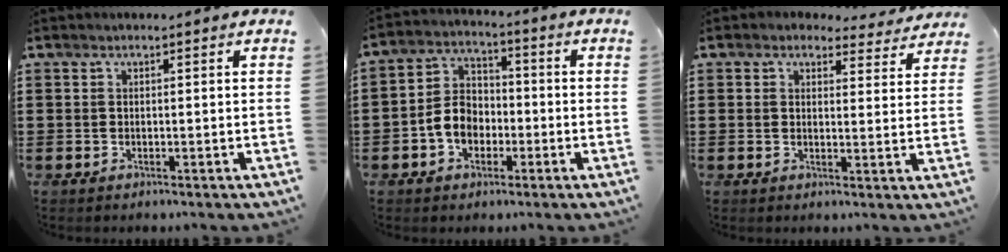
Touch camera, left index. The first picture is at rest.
{"total": 6.3, "force": [-2.3, 4.7, 3.5], "torque": [-0.089, 0.010, -0.051]}
{"total": 3.4, "force": [3.0, 1.2, 0.9], "torque": [-0.022, -0.011, 0.053]}